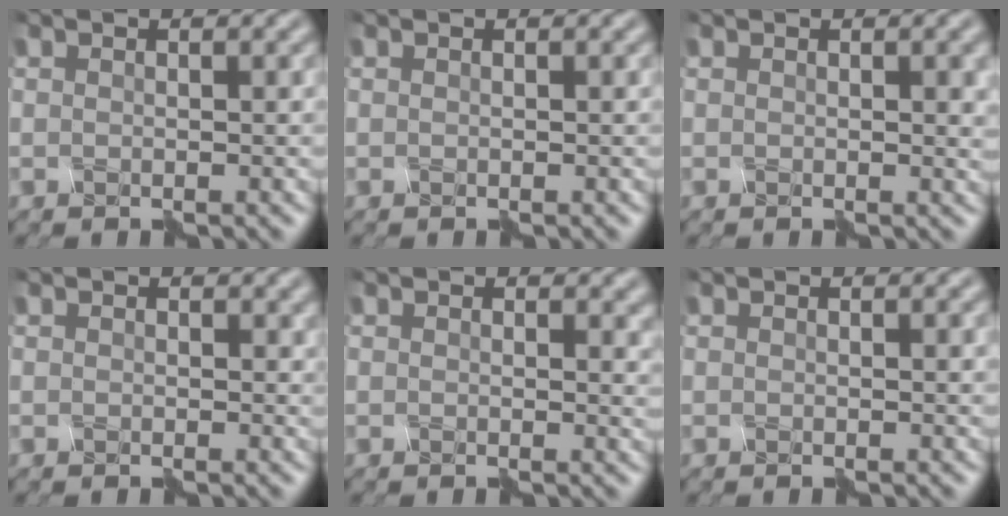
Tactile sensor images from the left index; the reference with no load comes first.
{"total": 0.0}
{"total": 1.4, "force": [0.2, 0.3, 1.3], "torque": [-0.017, 0.001, 0.002]}
{"total": 1.2, "force": [0.2, 1.0, 0.6], "torque": [-0.008, 0.002, 0.004]}
{"total": 2.2, "force": [0.8, 1.4, 1.4], "torque": [-0.019, -0.001, 0.015]}
{"total": 0.0}